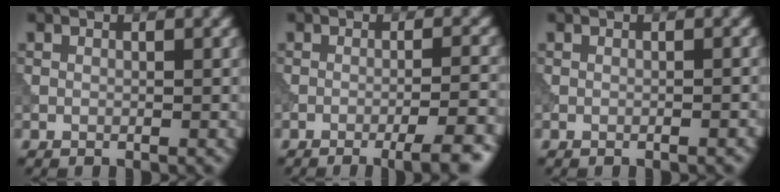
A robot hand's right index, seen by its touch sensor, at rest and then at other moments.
{"total": 5.6, "force": [-3.1, 1.1, 4.5], "torque": [-0.055, 0.010, -0.046]}
{"total": 0.8, "force": [-0.5, 0.1, 0.6], "torque": [-0.005, 0.003, -0.009]}